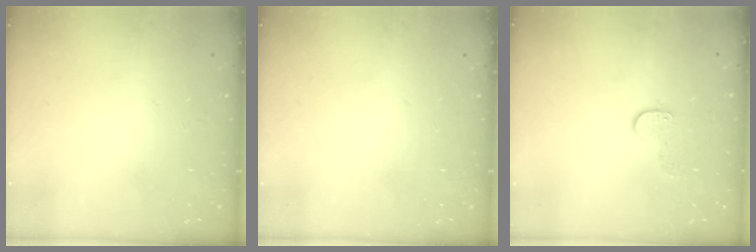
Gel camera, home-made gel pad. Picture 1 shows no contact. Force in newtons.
{"total": 0.0}
{"total": 5.6, "press": 5.6, "slide": 0.4}